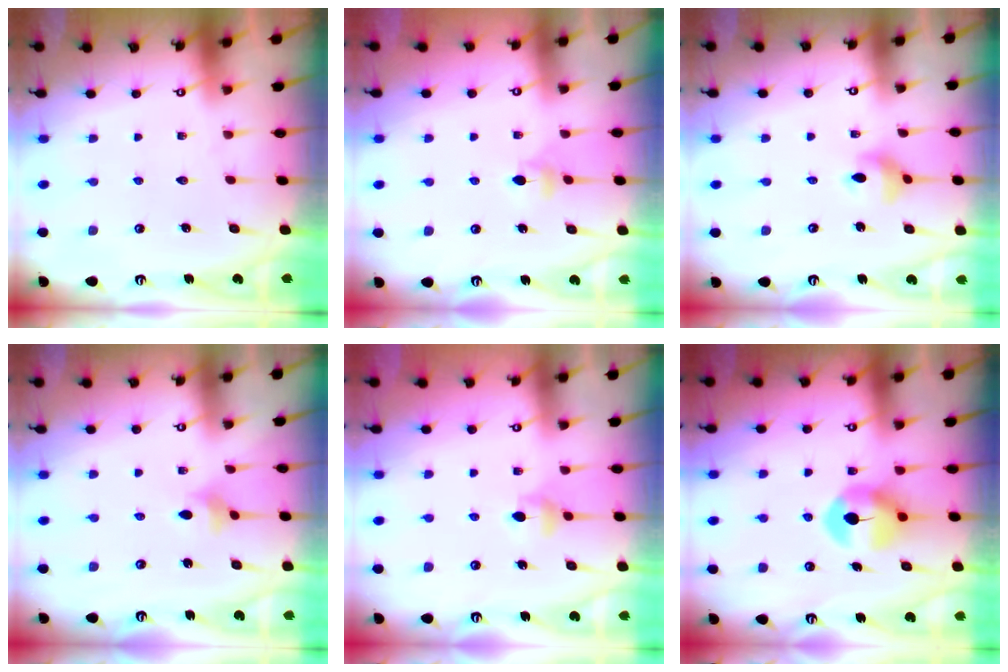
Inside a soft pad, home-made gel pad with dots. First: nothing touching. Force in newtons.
{"total": 3.9, "press": 3.8, "slide": 0.8}
{"total": 6.0, "press": 5.7, "slide": 2.1}
{"total": 4.5, "press": 4.4, "slide": 0.8}
{"total": 4.5, "press": 4.4, "slide": 0.6}
{"total": 7.7, "press": 7.6, "slide": 0.7}